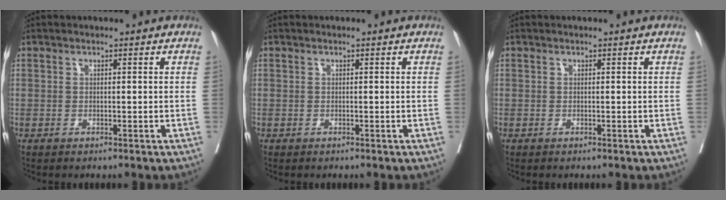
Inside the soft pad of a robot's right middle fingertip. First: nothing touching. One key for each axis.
{"total": 0.0}
{"total": 0.0}